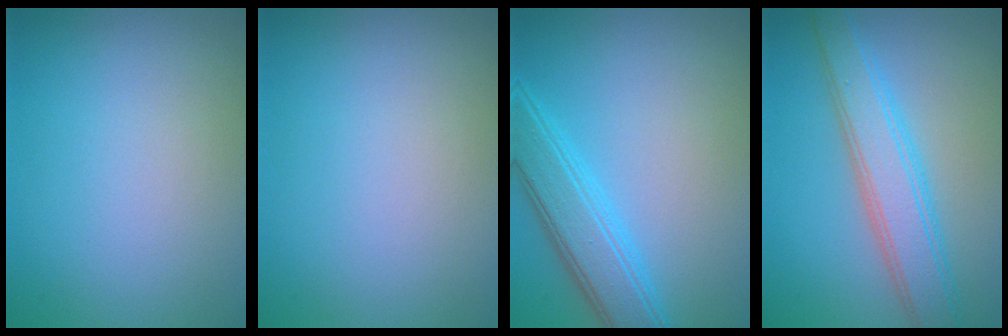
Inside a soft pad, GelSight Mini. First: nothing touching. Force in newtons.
{"total": 0.0}
{"total": 4.8, "press": 4.8, "slide": 0.3}
{"total": 5.1, "press": 5.1, "slide": 0.1}